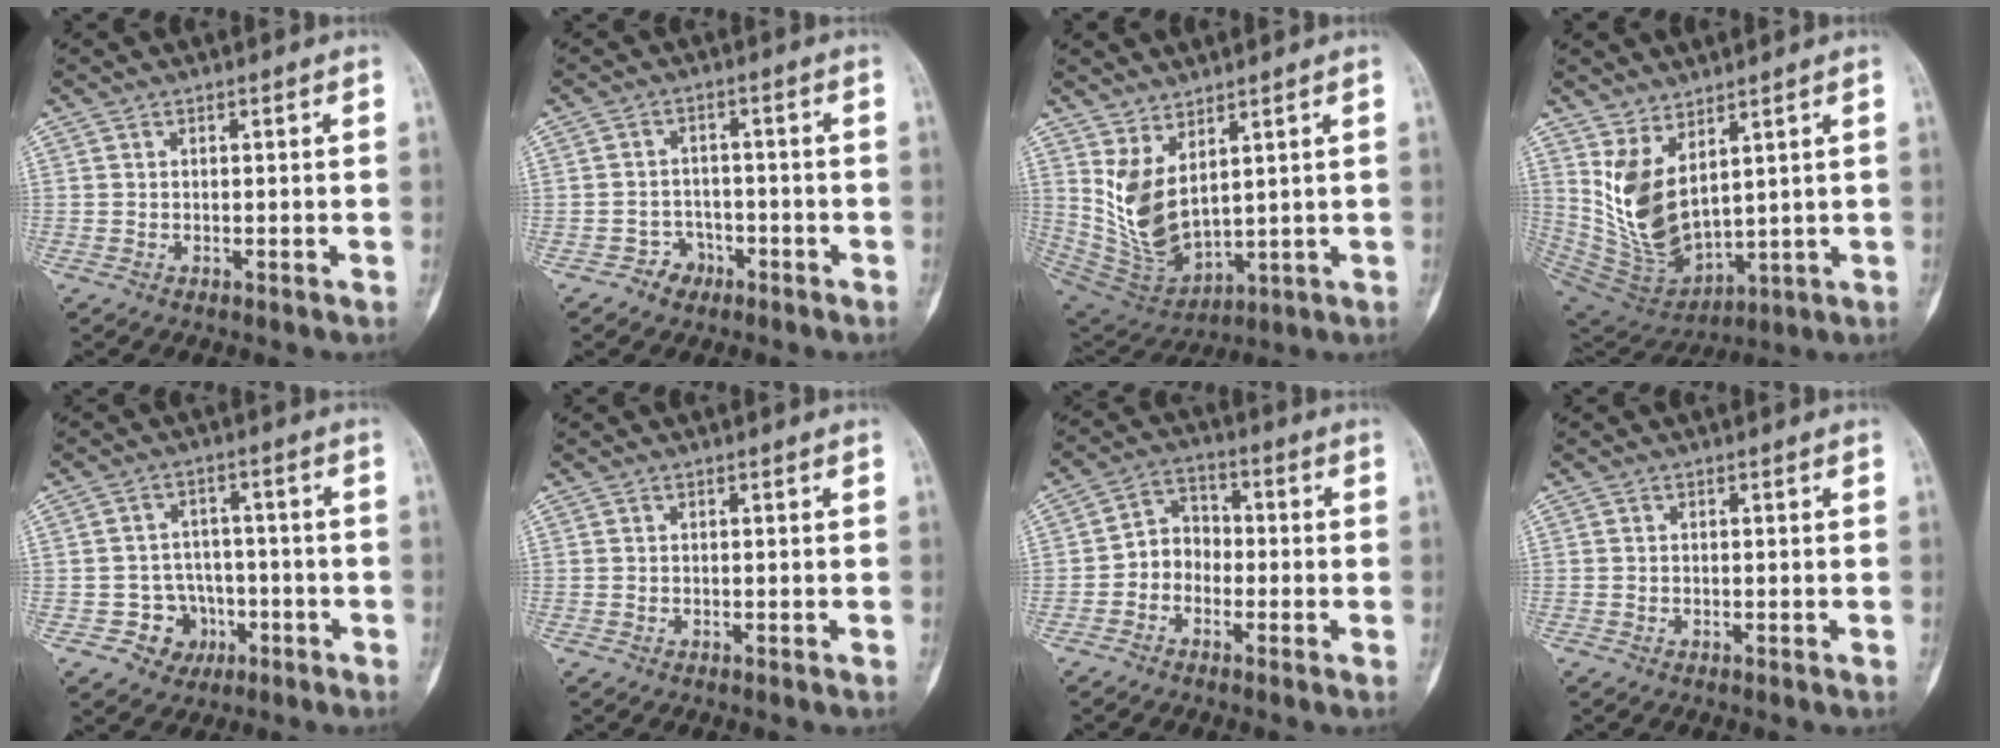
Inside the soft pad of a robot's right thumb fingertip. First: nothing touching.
{"total": 3.7, "force": [-2.2, 2.9, 0.4], "torque": [0.018, 0.025, -0.035]}
{"total": 11.3, "force": [4.2, 5.4, 9.0], "torque": [-0.161, -0.040, 0.108]}
{"total": 13.1, "force": [4.9, 6.7, 10.2], "torque": [-0.180, -0.044, 0.126]}
{"total": 6.6, "force": [-2.5, 6.0, 1.3], "torque": [0.024, 0.024, -0.033]}
{"total": 0.0}
{"total": 5.7, "force": [-1.8, 4.8, 2.6], "torque": [-0.016, 0.030, -0.048]}
{"total": 0.0}